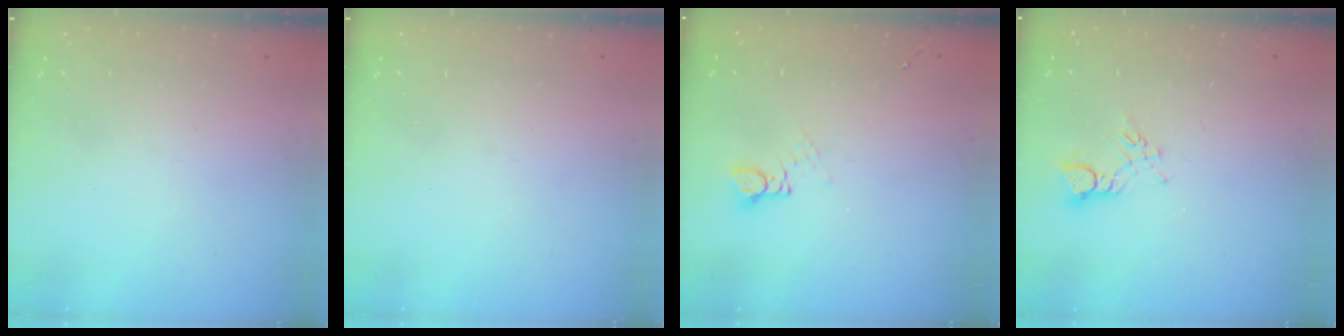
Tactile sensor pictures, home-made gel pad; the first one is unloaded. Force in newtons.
{"total": 0.0}
{"total": 2.9, "press": 2.9, "slide": 0.2}
{"total": 3.7, "press": 3.7, "slide": 0.3}